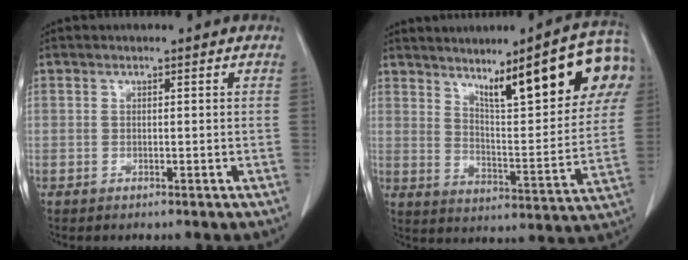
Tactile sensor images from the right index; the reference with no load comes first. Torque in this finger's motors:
{"motor_torque": [1.13, 1.01, 0.36, 0.13]}